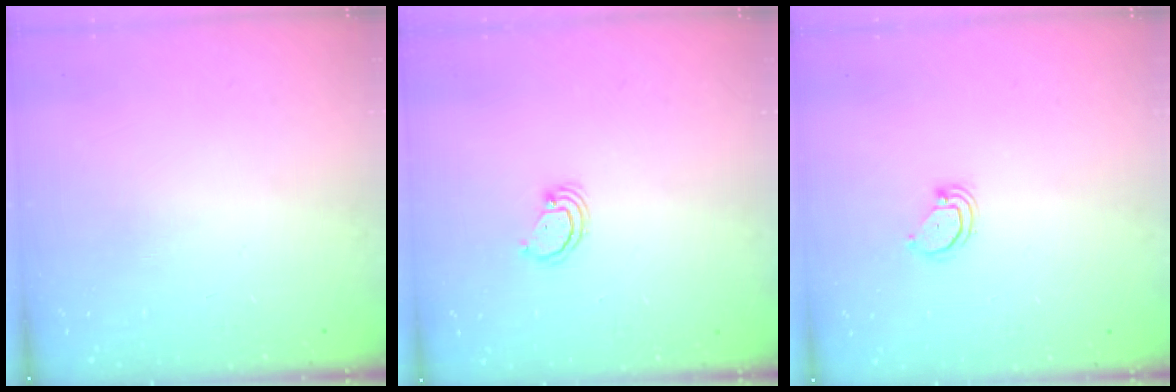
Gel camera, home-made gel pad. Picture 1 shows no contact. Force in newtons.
{"total": 2.4, "press": 2.4, "slide": 0.2}
{"total": 3.0, "press": 3.0, "slide": 0.2}